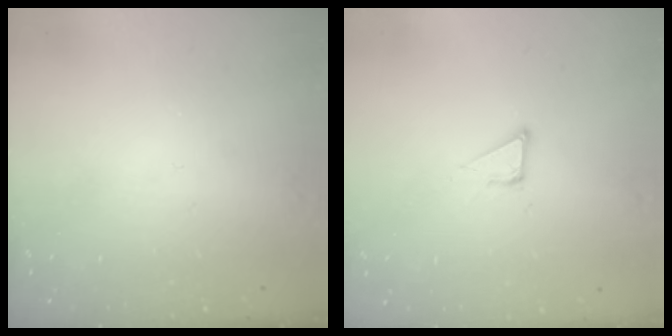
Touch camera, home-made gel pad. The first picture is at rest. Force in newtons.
{"total": 1.9, "press": 1.9, "slide": 0.1}